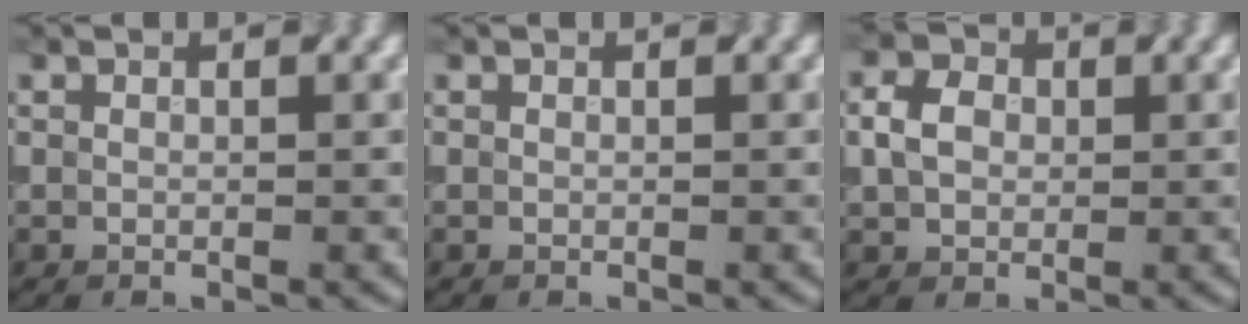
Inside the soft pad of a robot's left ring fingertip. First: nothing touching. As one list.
[{"total": 0.0}, {"total": 3.1, "force": [0.1, 2.4, 2.0], "torque": [-0.046, 0.011, 0.006]}]